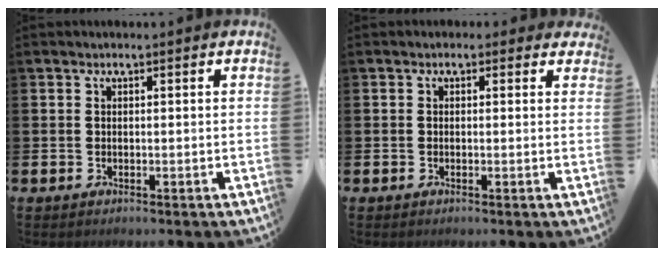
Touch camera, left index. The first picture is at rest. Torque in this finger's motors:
{"motor_torque": [0.90, -1.24, 0.22, 0.02]}